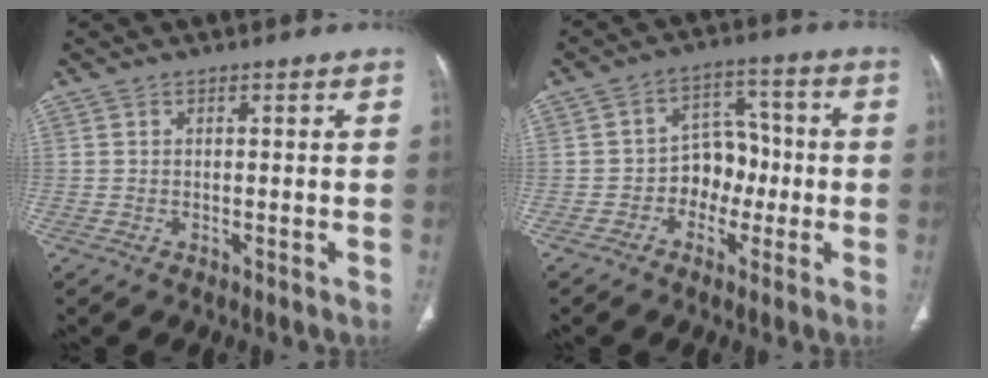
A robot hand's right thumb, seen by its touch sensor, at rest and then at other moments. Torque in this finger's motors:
{"motor_torque": [0.79, 0.97, 0.54, -0.33, -0.01]}